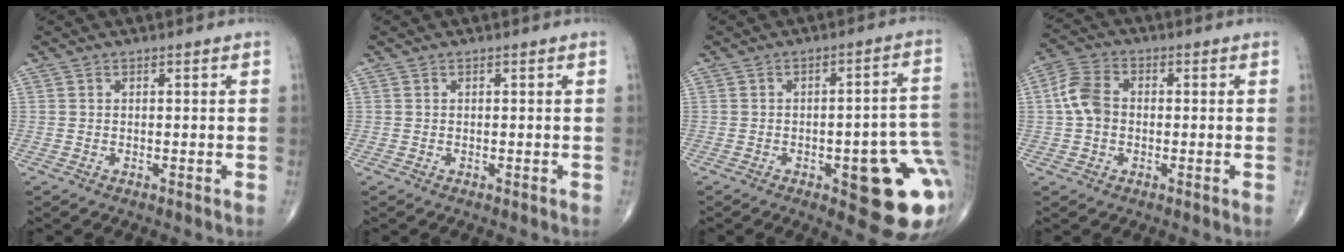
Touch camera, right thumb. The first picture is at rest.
{"total": 0.0}
{"total": 16.9, "force": [-4.5, 5.5, 15.3], "torque": [-0.140, 0.027, -0.036]}
{"total": 6.7, "force": [0.0, 4.9, 4.7], "torque": [-0.093, 0.022, -0.009]}